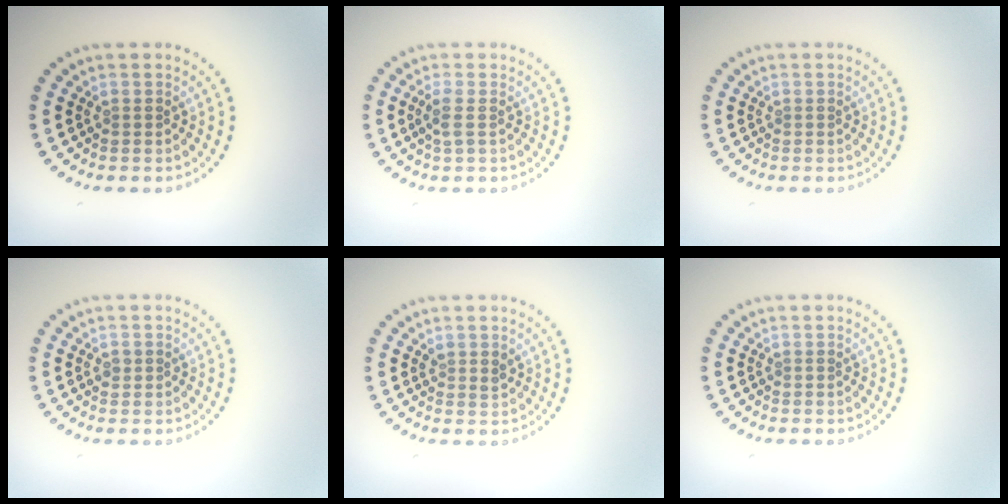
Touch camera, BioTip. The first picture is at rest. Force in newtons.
{"total": 1.3, "press": 1.1, "slide": 0.7}
{"total": 0.0}
{"total": 0.9, "press": 0.9, "slide": 0.0}
{"total": 1.1, "press": 0.9, "slide": 0.6}
{"total": 0.0}